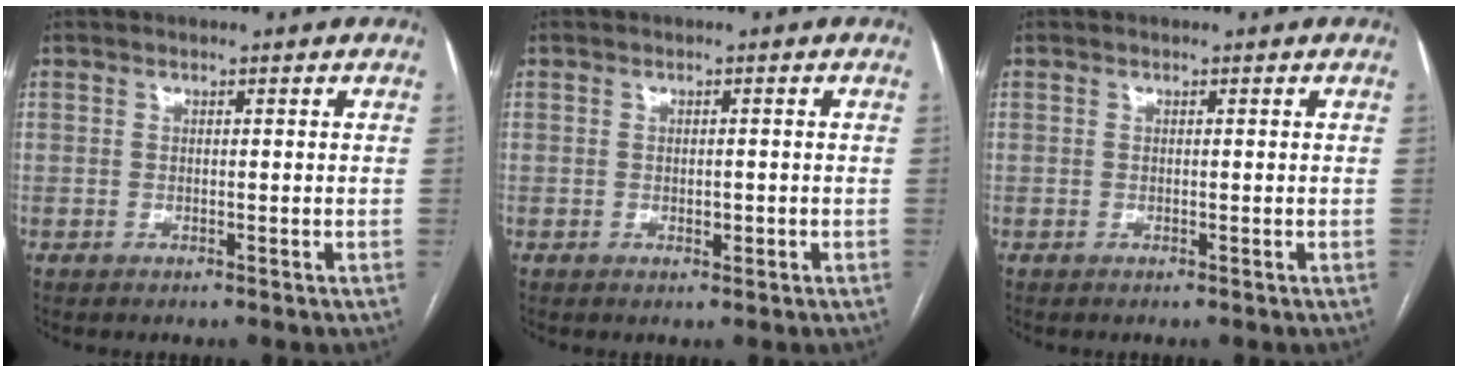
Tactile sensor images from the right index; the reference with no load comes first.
{"total": 1.2, "force": [-0.3, 0.6, 1.0], "torque": [-0.018, -0.001, -0.002]}
{"total": 0.0}